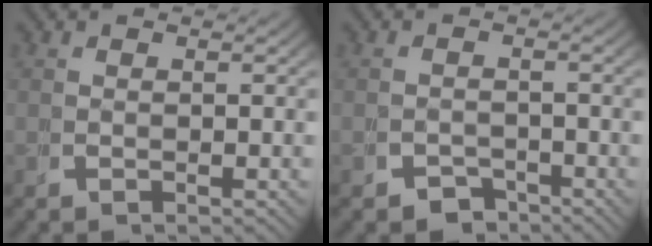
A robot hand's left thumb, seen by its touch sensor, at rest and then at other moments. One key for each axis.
{"total": 2.4, "fx": -2.2, "fy": 0.9, "fz": -0.1, "tx": 0.017, "ty": -0.012, "tz": -0.039}